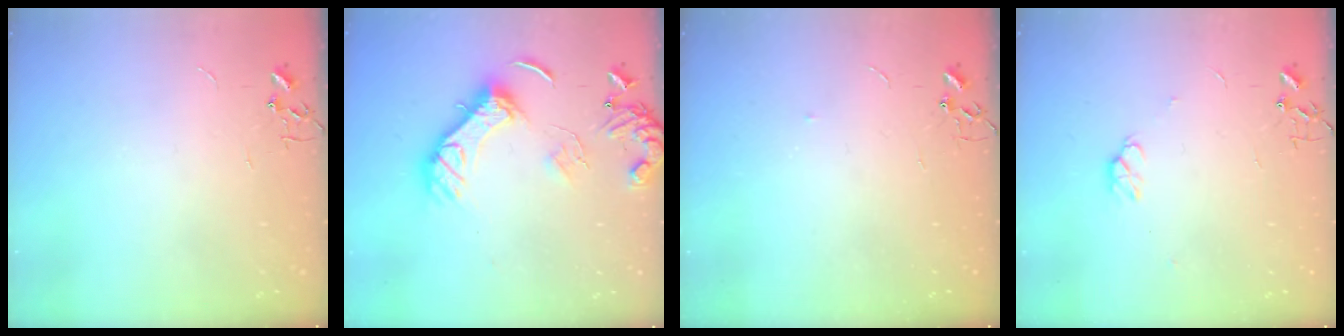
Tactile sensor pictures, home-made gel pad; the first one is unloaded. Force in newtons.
{"total": 15.8, "press": 15.7, "slide": 1.5}
{"total": 2.7, "press": 2.7, "slide": 0.4}
{"total": 4.8, "press": 4.7, "slide": 0.6}